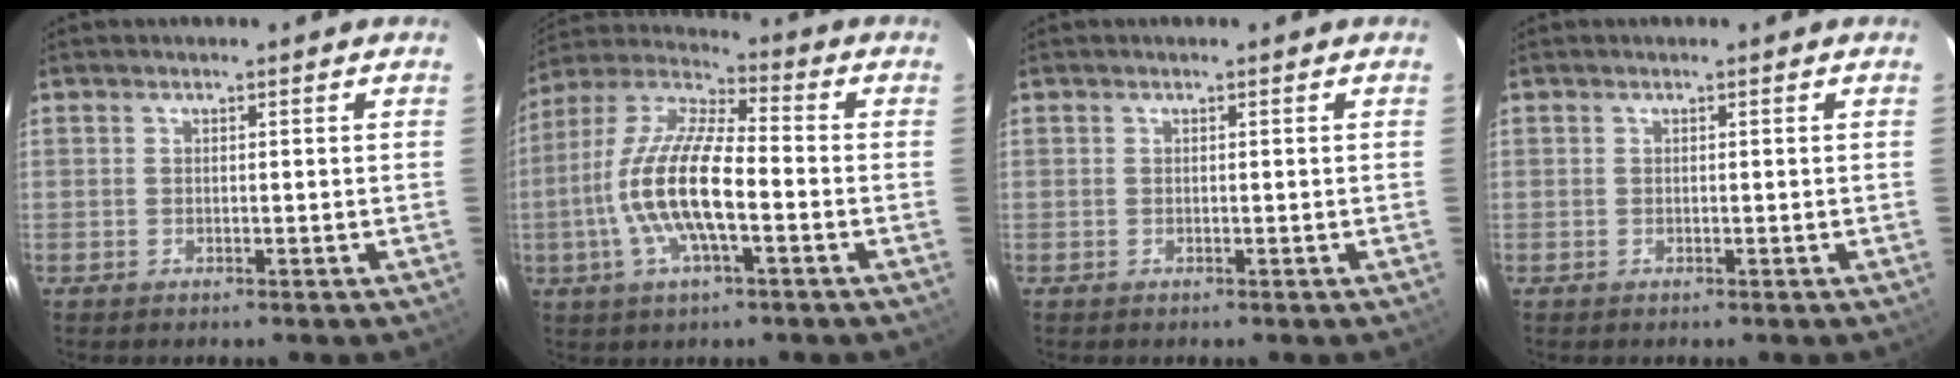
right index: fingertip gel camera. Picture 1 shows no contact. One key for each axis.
{"total": 15.9, "fx": -3.7, "fy": 4.9, "fz": 14.7, "tx": -0.292, "ty": 0.001, "tz": -0.079}
{"total": 0.0}
{"total": 0.0}